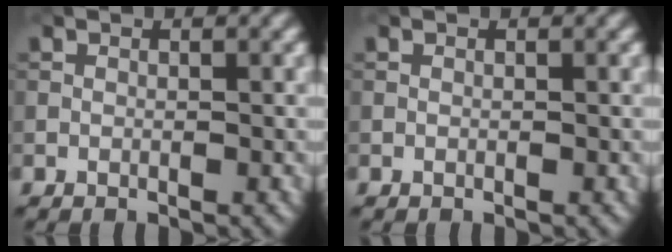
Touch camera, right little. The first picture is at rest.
{"total": 0.0}